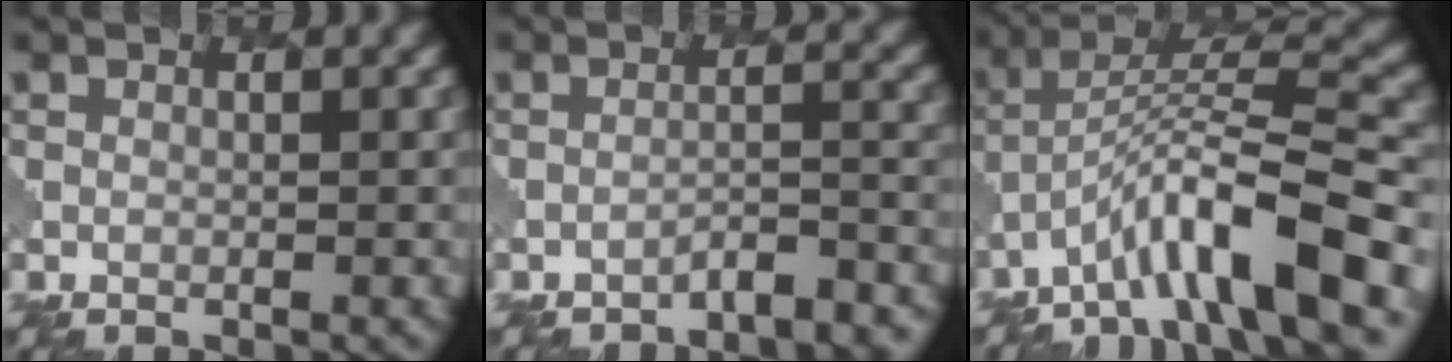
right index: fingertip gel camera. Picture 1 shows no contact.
{"total": 4.0, "force": [-3.6, 0.8, 1.7], "torque": [-0.024, 0.005, -0.048]}
{"total": 9.5, "force": [-5.6, 1.9, 7.5], "torque": [-0.119, 0.019, -0.101]}